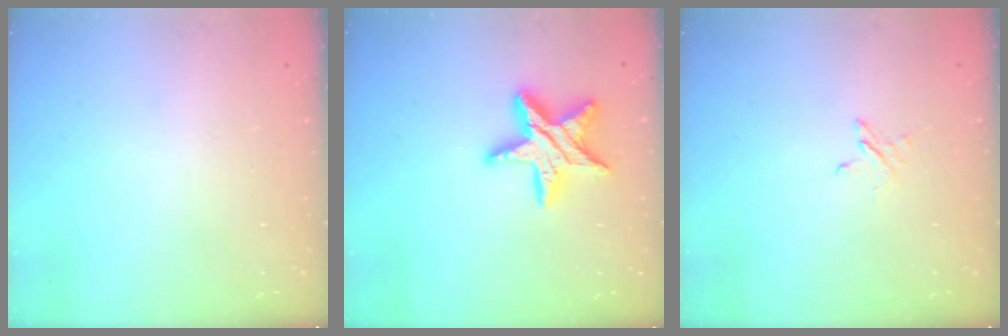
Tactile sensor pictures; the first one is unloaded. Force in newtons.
{"total": 15.8, "press": 15.8, "slide": 1.0}
{"total": 2.4, "press": 2.4, "slide": 0.2}